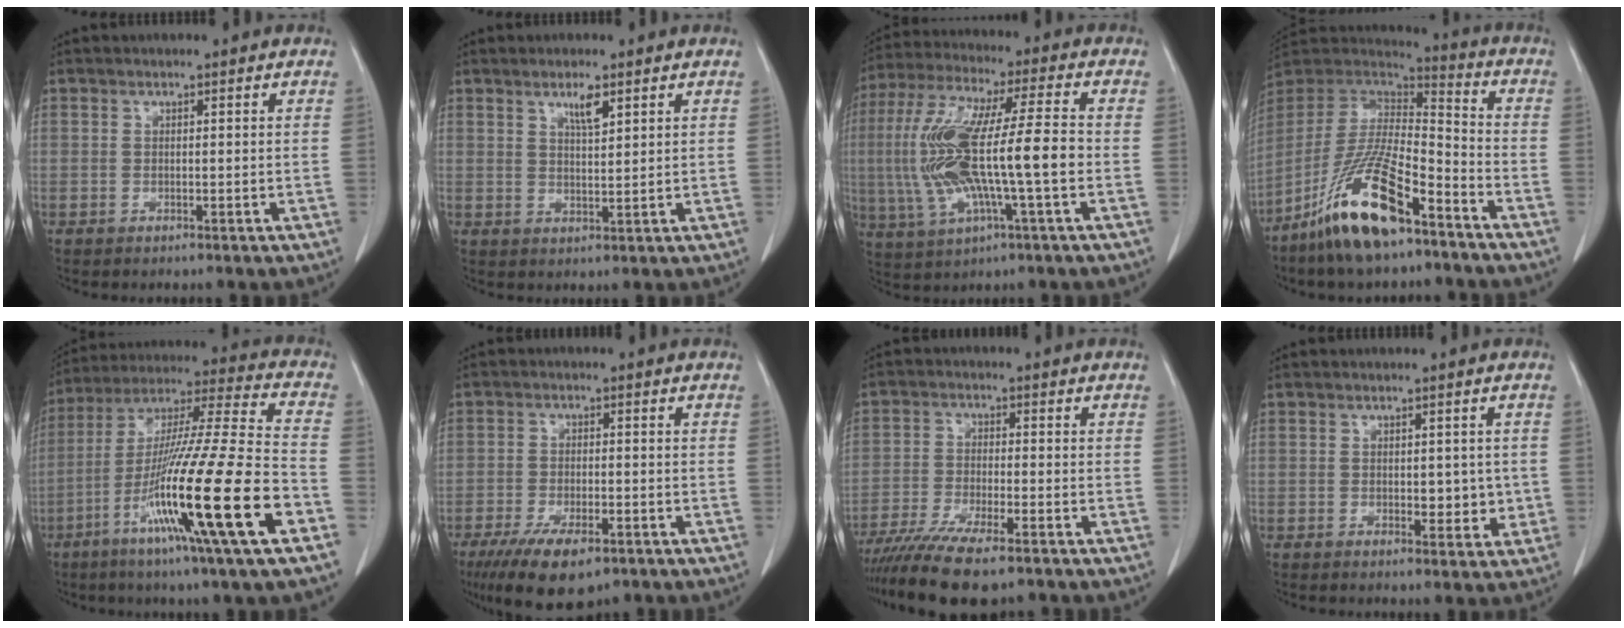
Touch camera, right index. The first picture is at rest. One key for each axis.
{"total": 3.2, "fx": 2.0, "fy": 0.5, "fz": 2.5, "tx": -0.046, "ty": -0.001, "tz": 0.037}
{"total": 16.5, "fx": -1.8, "fy": 1.9, "fz": 16.3, "tx": -0.337, "ty": 0.011, "tz": -0.031}
{"total": 17.9, "fx": -11.7, "fy": 4.0, "fz": 13.0, "tx": -0.276, "ty": -0.017, "tz": -0.217}
{"total": 25.4, "fx": -9.8, "fy": -0.1, "fz": 23.4, "tx": -0.417, "ty": -0.047, "tz": -0.181}
{"total": 10.1, "fx": -6.6, "fy": 3.5, "fz": 6.9, "tx": -0.115, "ty": -0.014, "tz": -0.103}
{"total": 13.0, "fx": -10.2, "fy": 2.0, "fz": 7.8, "tx": -0.139, "ty": -0.028, "tz": -0.167}
{"total": 3.7, "fx": -0.3, "fy": 2.2, "fz": 3.0, "tx": -0.028, "ty": 0.000, "tz": 0.003}